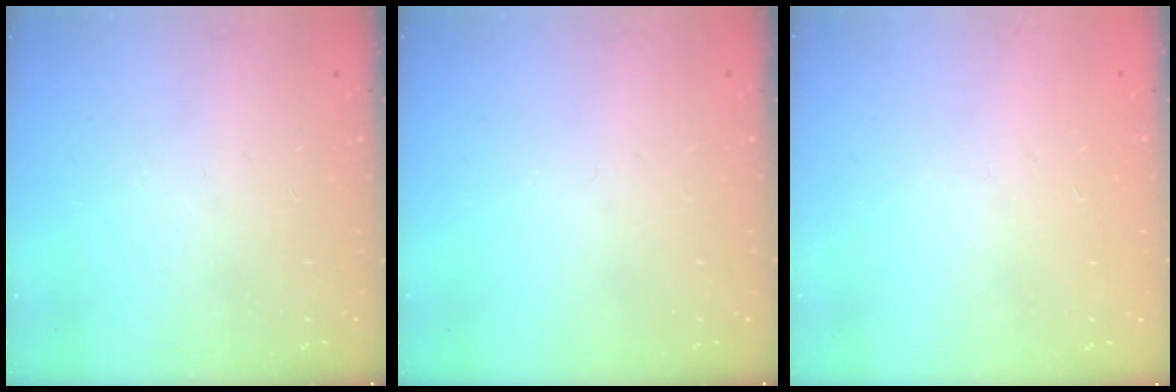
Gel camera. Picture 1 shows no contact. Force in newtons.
{"total": 0.0}
{"total": 1.0, "press": 0.9, "slide": 0.3}